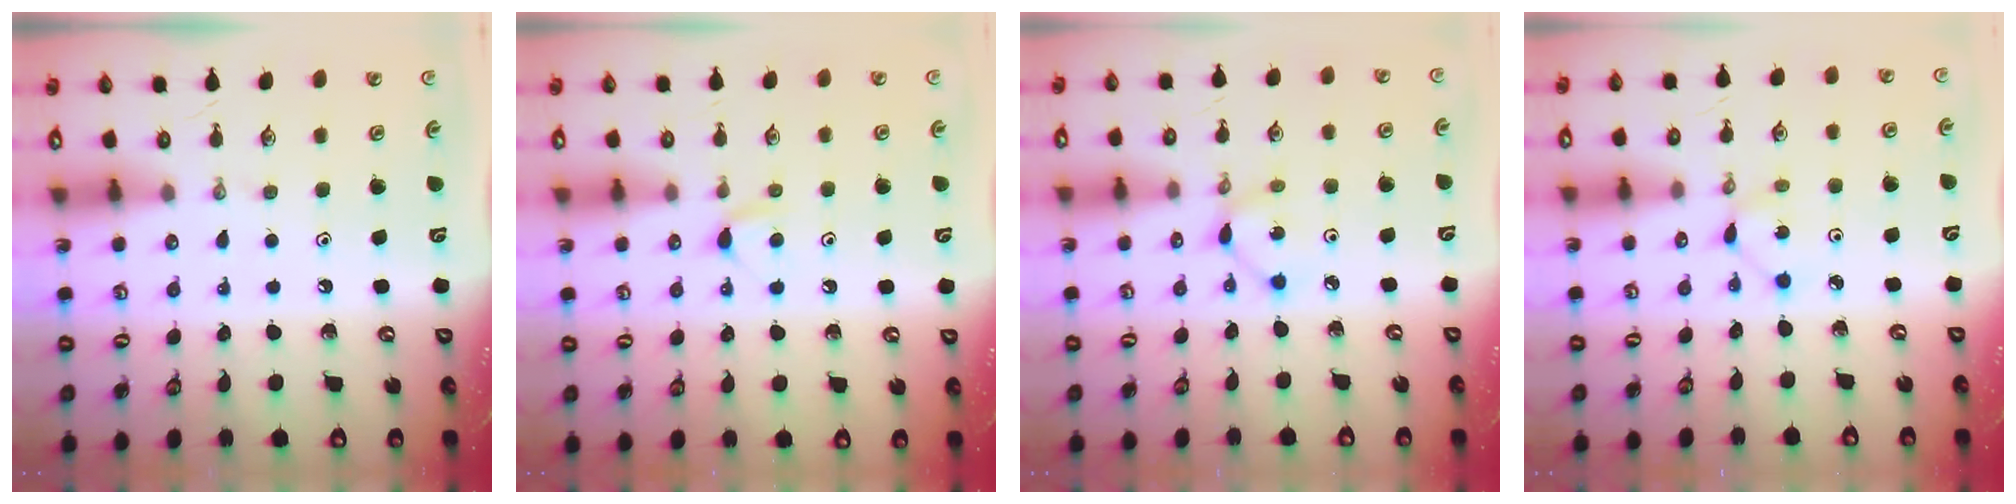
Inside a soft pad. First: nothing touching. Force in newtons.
{"total": 4.7, "press": 4.7, "slide": 0.5}
{"total": 2.6, "press": 2.6, "slide": 0.1}
{"total": 1.3, "press": 1.3, "slide": 0.2}